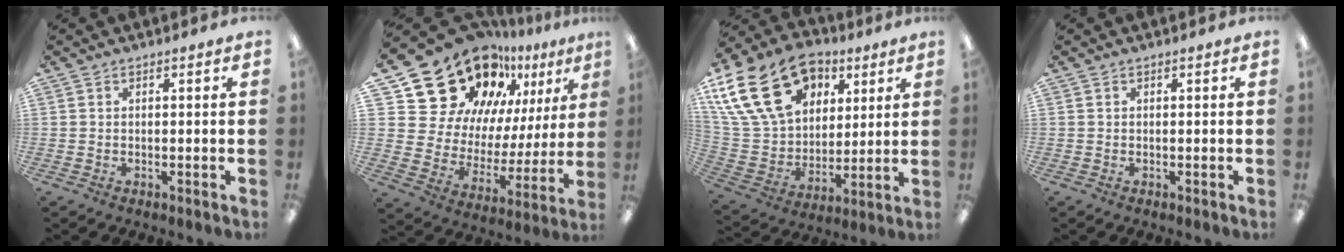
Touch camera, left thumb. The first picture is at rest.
{"total": 25.1, "force": [18.9, 14.0, 8.7], "torque": [-0.145, -0.134, 0.360]}
{"total": 24.4, "force": [12.1, 16.7, 13.0], "torque": [-0.256, -0.046, 0.221]}
{"total": 0.0}